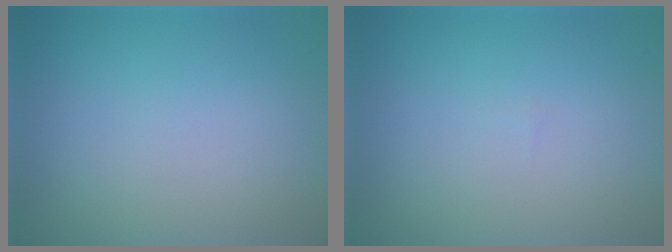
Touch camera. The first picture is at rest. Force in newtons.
{"total": 0.0}